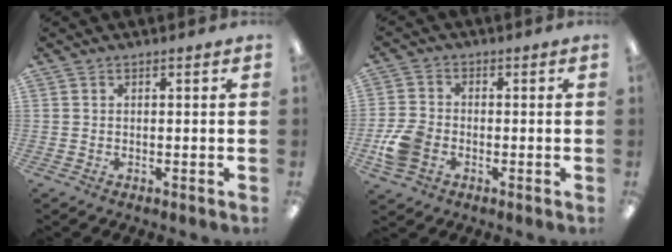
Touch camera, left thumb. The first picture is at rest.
{"total": 8.2, "force": [-2.7, 6.1, 4.8], "torque": [-0.092, 0.015, -0.047]}